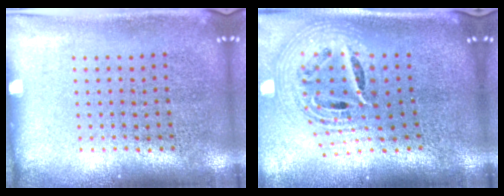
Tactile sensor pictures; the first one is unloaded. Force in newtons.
{"total": 2.6, "press": 1.9, "slide": 1.8}